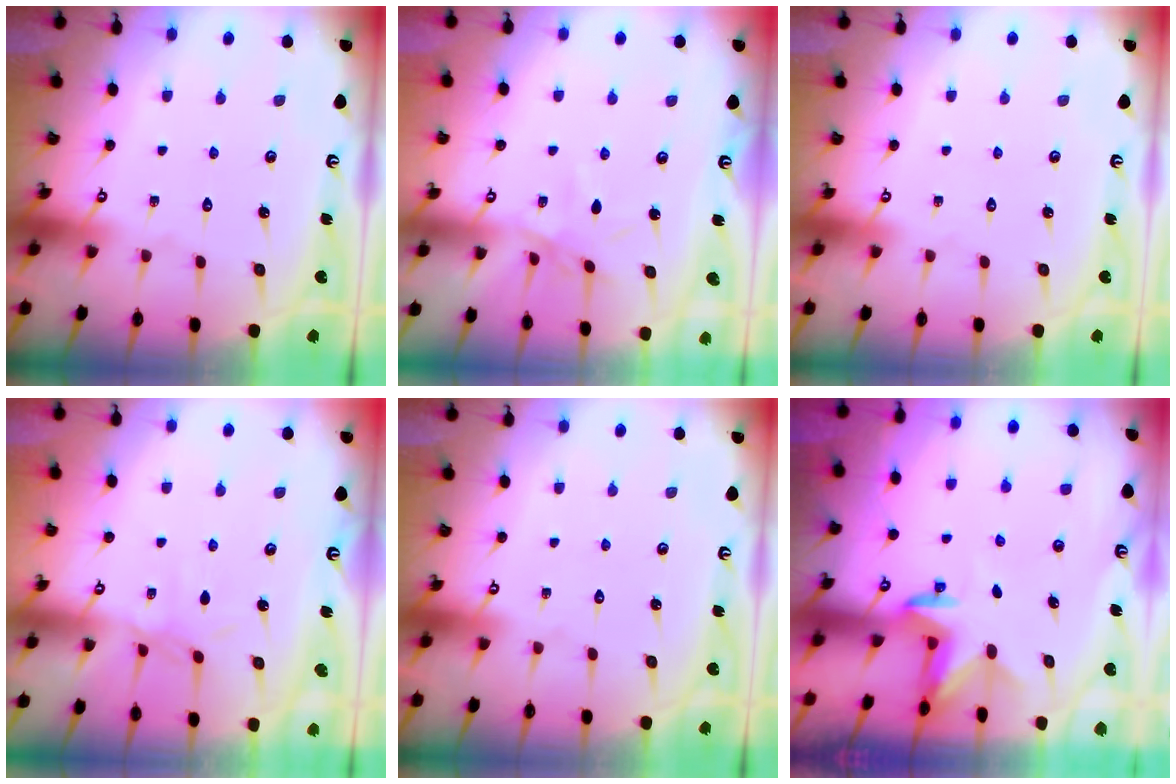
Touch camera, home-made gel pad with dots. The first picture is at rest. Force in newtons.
{"total": 5.1, "press": 5.0, "slide": 0.7}
{"total": 0.0}
{"total": 2.9, "press": 2.9, "slide": 0.6}
{"total": 0.0}
{"total": 3.0, "press": 2.9, "slide": 0.7}